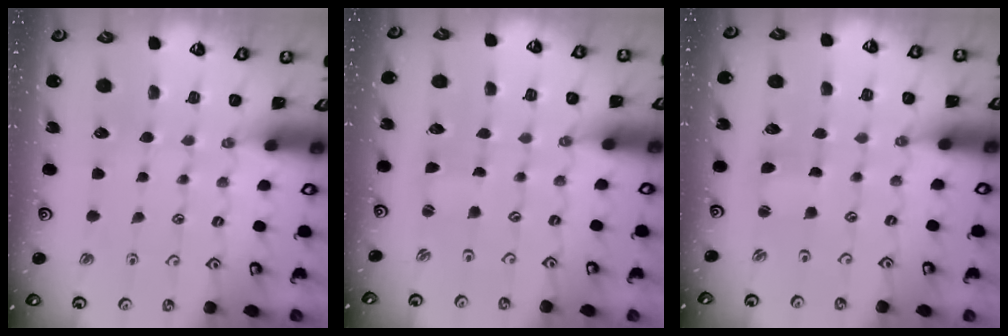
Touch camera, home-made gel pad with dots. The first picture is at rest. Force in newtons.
{"total": 0.0}
{"total": 0.9, "press": 0.9, "slide": 0.2}